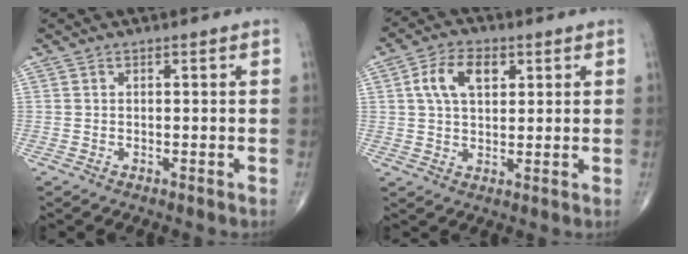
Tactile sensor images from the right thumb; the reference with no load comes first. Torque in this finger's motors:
{"motor_torque": [0.06, 0.20, 0.25, 0.11, 0.16]}